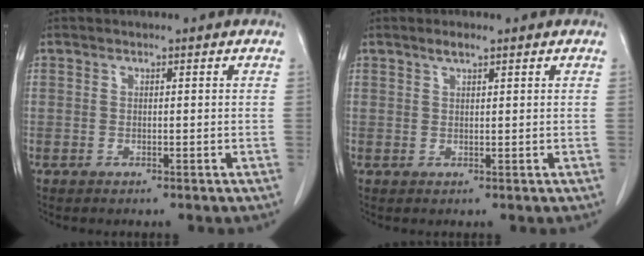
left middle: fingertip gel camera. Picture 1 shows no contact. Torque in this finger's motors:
{"motor_torque": [0.52, -0.41, -0.01, 0.02]}